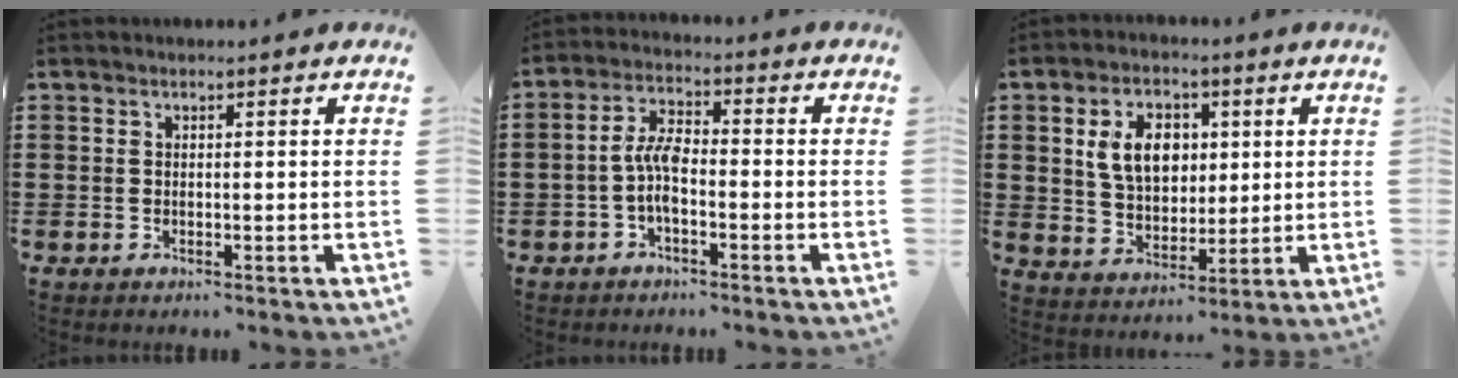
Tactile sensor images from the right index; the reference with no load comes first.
{"total": 5.4, "force": [-1.3, 2.2, 4.7], "torque": [-0.107, 0.000, -0.030]}
{"total": 8.2, "force": [2.1, 5.7, 5.4], "torque": [-0.123, 0.008, 0.029]}